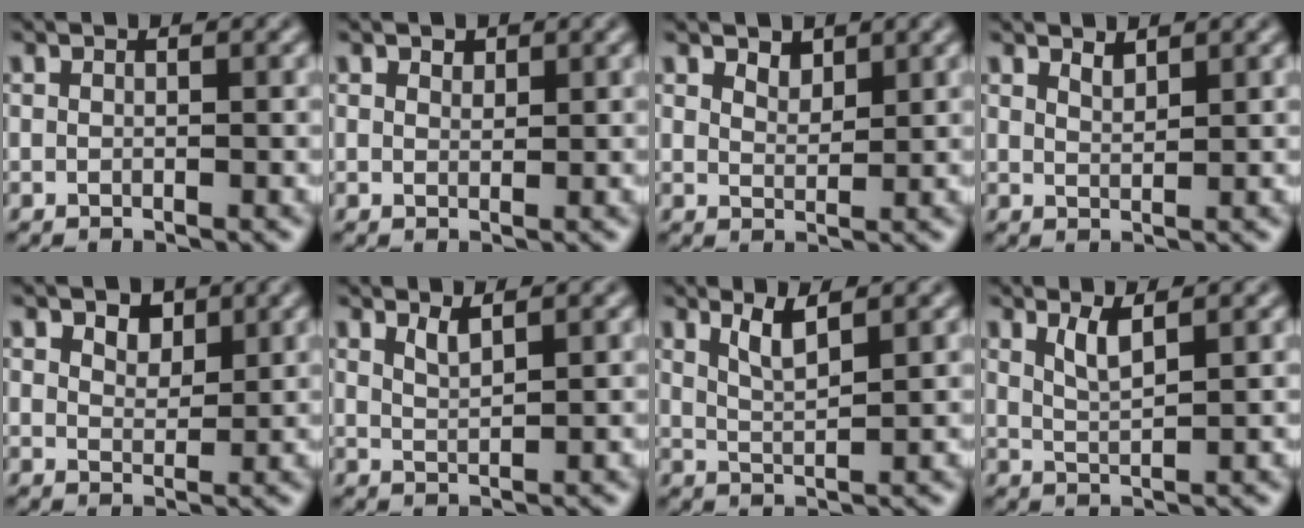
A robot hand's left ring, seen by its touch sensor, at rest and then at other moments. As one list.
[{"total": 1.0, "force": [0.8, 0.5, 0.2], "torque": [-0.004, 0.000, 0.014]}, {"total": 1.5, "force": [1.3, 0.6, 0.5], "torque": [-0.012, -0.002, 0.023]}, {"total": 1.3, "force": [1.2, 0.3, 0.5], "torque": [-0.009, -0.003, 0.022]}, {"total": 2.2, "force": [1.5, 1.2, 1.0], "torque": [-0.017, 0.000, 0.019]}, {"total": 1.6, "force": [1.2, 0.4, 0.9], "torque": [-0.015, -0.003, 0.022]}, {"total": 2.5, "force": [1.7, 0.5, 1.8], "torque": [-0.031, -0.004, 0.034]}, {"total": 2.1, "force": [1.3, 0.5, 1.6], "torque": [-0.030, -0.005, 0.027]}]